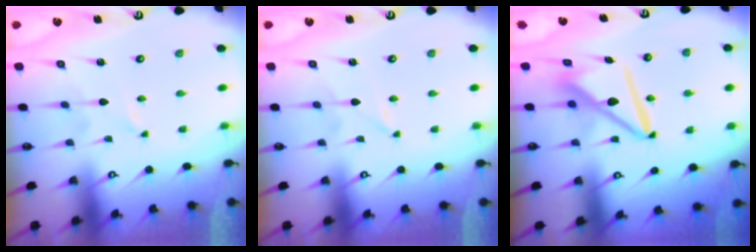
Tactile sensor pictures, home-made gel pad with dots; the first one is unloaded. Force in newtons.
{"total": 0.0}
{"total": 9.8, "press": 9.8, "slide": 0.8}